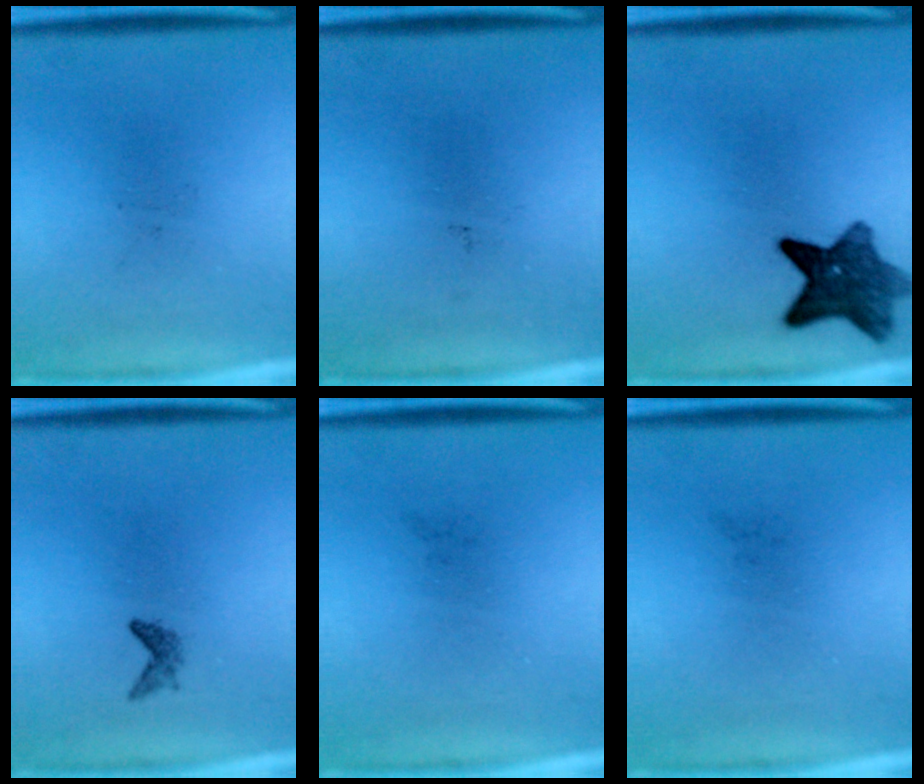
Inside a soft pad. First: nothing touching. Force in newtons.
{"total": 0.0}
{"total": 8.6}
{"total": 1.1}
{"total": 0.0}
{"total": 0.0}